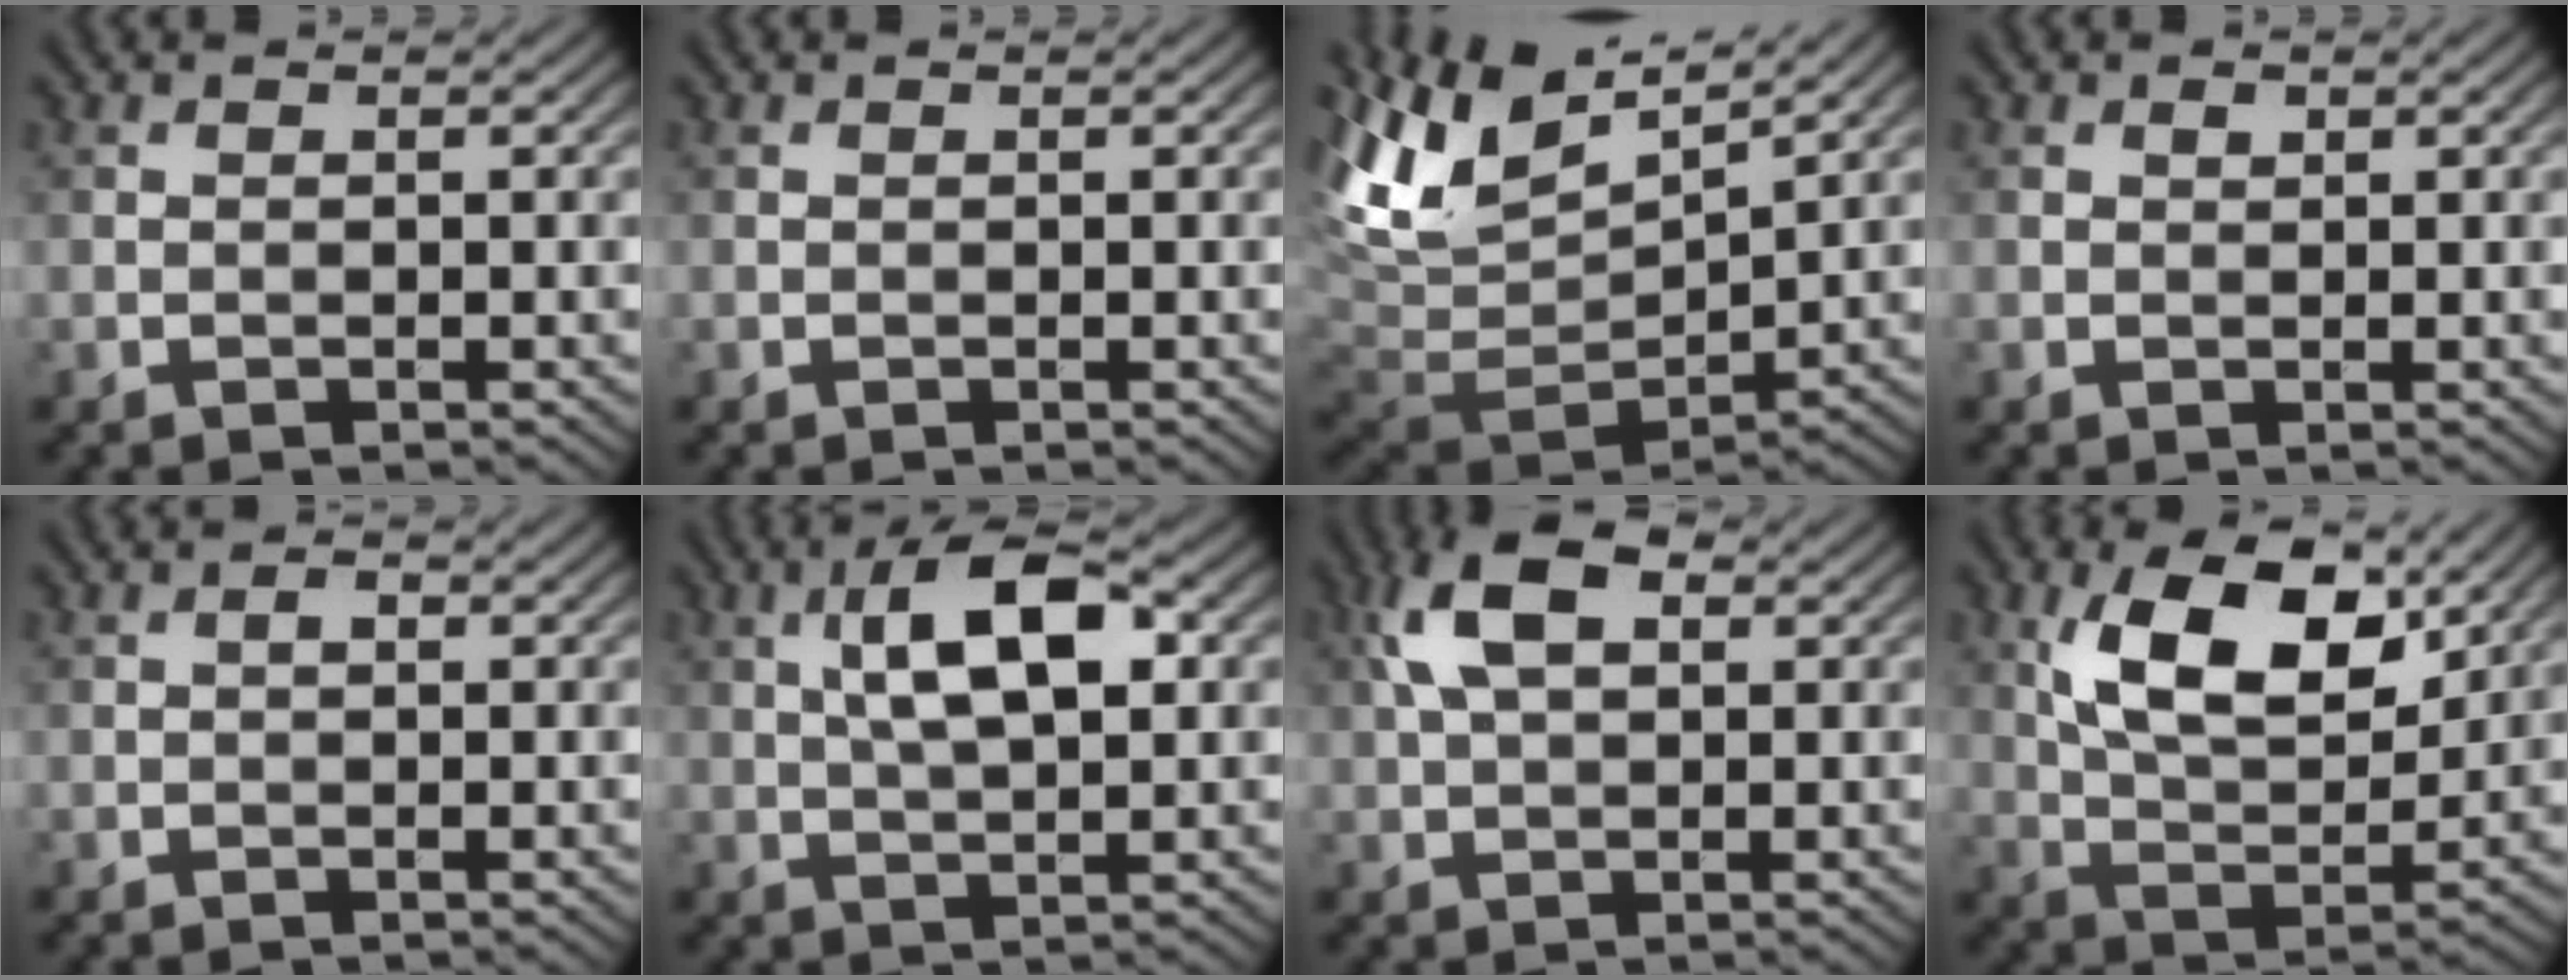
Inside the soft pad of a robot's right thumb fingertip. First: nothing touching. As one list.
[{"total": 0.0}, {"total": 12.0, "force": [5.9, 5.8, 8.7], "torque": [-0.213, 0.014, 0.117]}, {"total": 0.7, "force": [0.4, 0.4, 0.4], "torque": [-0.005, -0.003, 0.007]}, {"total": 0.8, "force": [0.0, 0.5, 0.6], "torque": [-0.010, 0.002, -0.002]}, {"total": 8.2, "force": [2.0, 3.2, 7.3], "torque": [-0.134, 0.014, 0.030]}, {"total": 7.2, "force": [2.2, 3.9, 5.7], "torque": [-0.124, 0.018, 0.036]}, {"total": 12.5, "force": [5.5, 6.1, 9.4], "torque": [-0.173, 0.001, 0.102]}]